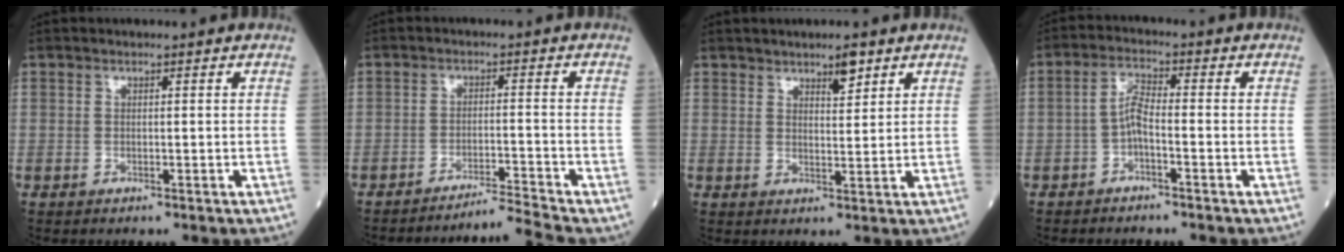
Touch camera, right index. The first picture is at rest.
{"total": 5.1, "force": [-4.4, -2.6, -0.4], "torque": [0.004, -0.007, -0.069]}
{"total": 3.1, "force": [2.3, 0.8, 1.9], "torque": [-0.032, 0.001, 0.040]}
{"total": 3.4, "force": [-1.3, 0.8, 3.0], "torque": [-0.060, 0.009, -0.024]}